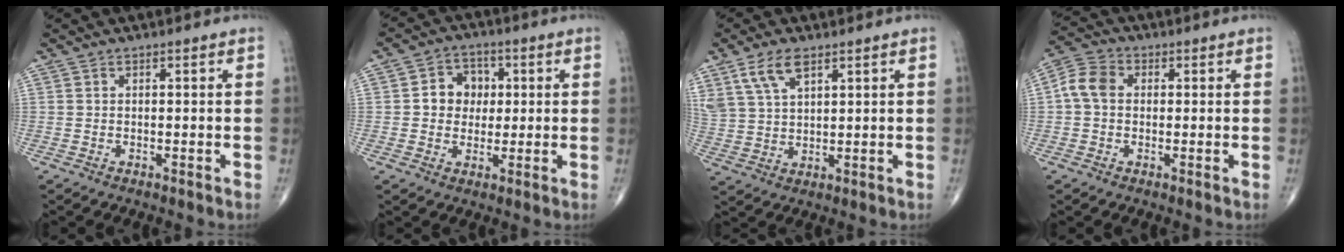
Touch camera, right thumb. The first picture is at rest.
{"total": 7.1, "force": [0.8, 6.1, 3.5], "torque": [-0.017, 0.008, 0.006]}
{"total": 7.4, "force": [4.5, 3.4, 4.9], "torque": [-0.098, -0.010, 0.095]}
{"total": 5.8, "force": [0.3, 4.5, 3.7], "torque": [-0.071, 0.019, -0.002]}